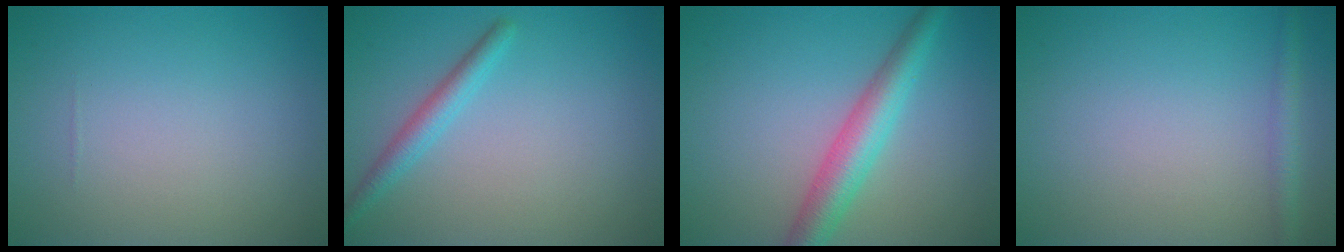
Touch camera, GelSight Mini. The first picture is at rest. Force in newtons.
{"total": 2.1, "press": 2.1, "slide": 0.2}
{"total": 4.4, "press": 4.4, "slide": 0.1}
{"total": 1.6, "press": 1.6, "slide": 0.1}